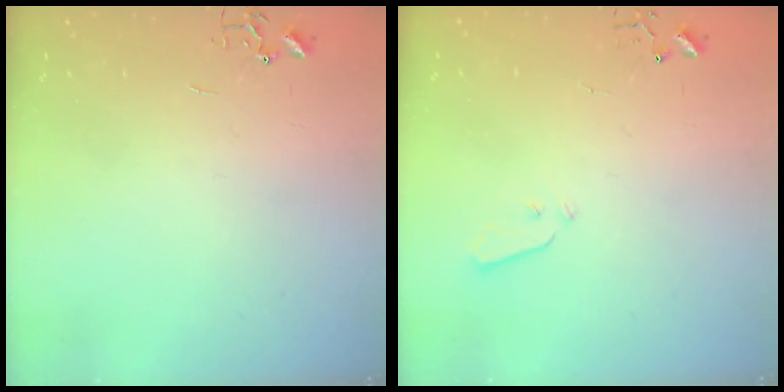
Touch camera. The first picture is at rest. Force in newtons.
{"total": 3.7, "press": 3.7, "slide": 0.1}